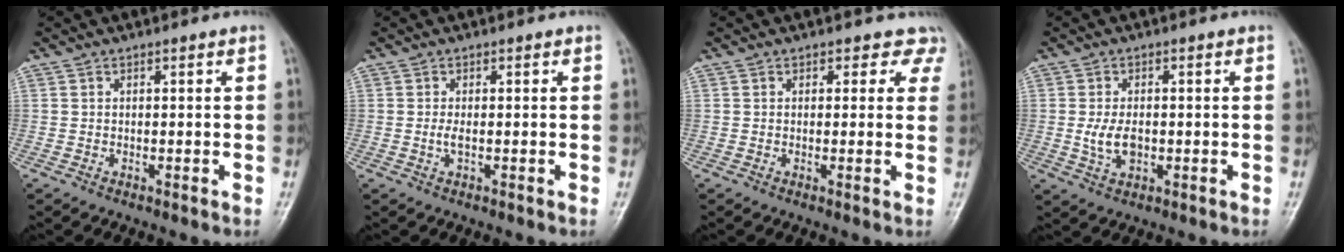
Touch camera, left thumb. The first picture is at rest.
{"total": 1.4, "force": [-0.1, 0.5, 1.3], "torque": [-0.029, -0.003, -0.003]}
{"total": 3.9, "force": [2.9, 2.6, 0.1], "torque": [0.038, -0.012, 0.007]}
{"total": 4.8, "force": [-0.5, 2.9, 3.7], "torque": [-0.073, -0.004, -0.008]}